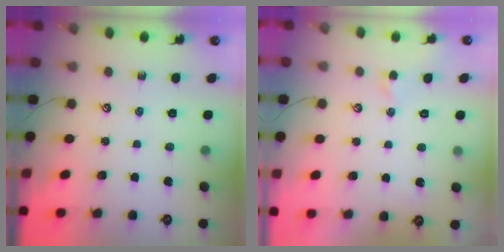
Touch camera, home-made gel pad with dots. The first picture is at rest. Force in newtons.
{"total": 0.0}